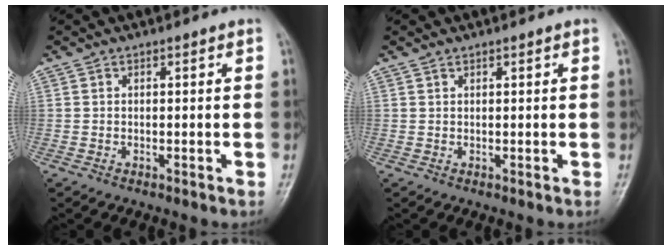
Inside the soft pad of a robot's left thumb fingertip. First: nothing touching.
{"total": 0.7, "force": [0.6, 0.3, 0.2], "torque": [-0.001, 0.005, 0.012]}